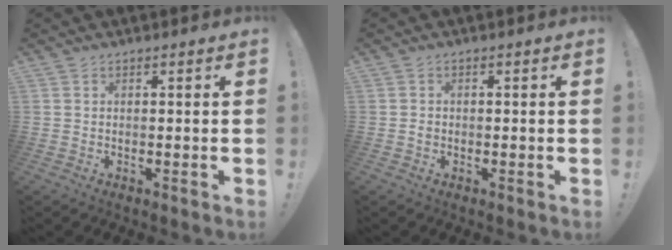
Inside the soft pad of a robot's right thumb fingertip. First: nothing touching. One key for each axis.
{"total": 0.7, "fx": -0.2, "fy": 0.6, "fz": 0.0, "tx": 0.001, "ty": 0.004, "tz": -0.005}